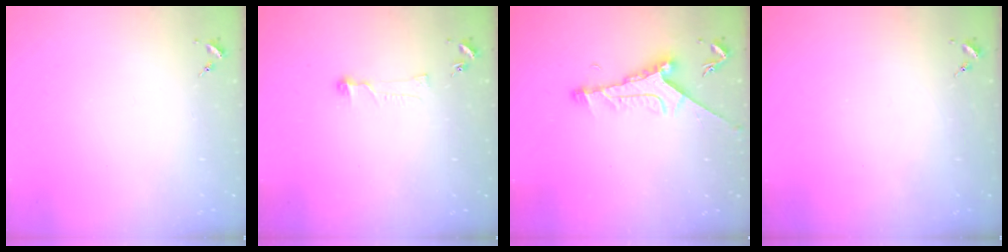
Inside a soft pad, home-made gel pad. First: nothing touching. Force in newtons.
{"total": 5.9, "press": 5.9, "slide": 0.5}
{"total": 9.5, "press": 9.5, "slide": 0.8}
{"total": 0.0}